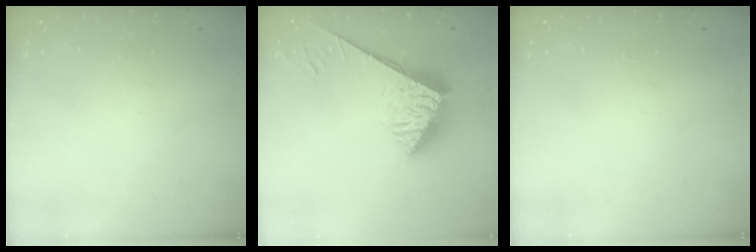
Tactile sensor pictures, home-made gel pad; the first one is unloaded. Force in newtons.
{"total": 8.1, "press": 8.1, "slide": 0.8}
{"total": 0.0}